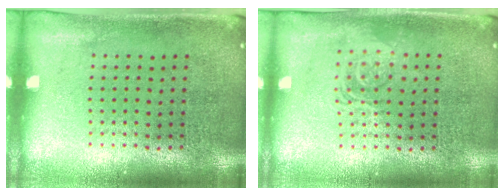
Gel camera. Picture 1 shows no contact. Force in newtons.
{"total": 1.2, "press": 1.2, "slide": 0.2}